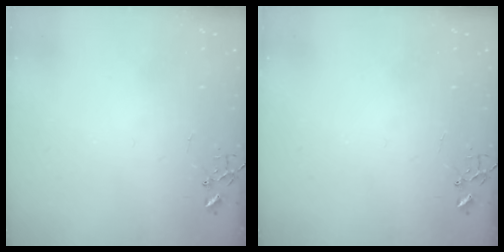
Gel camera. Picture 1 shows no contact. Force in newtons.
{"total": 0.0}